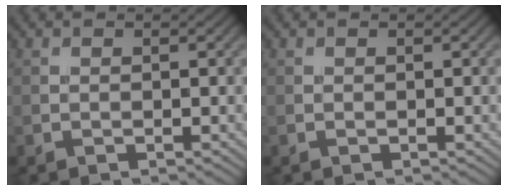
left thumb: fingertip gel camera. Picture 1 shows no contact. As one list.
[{"total": 0.0}]